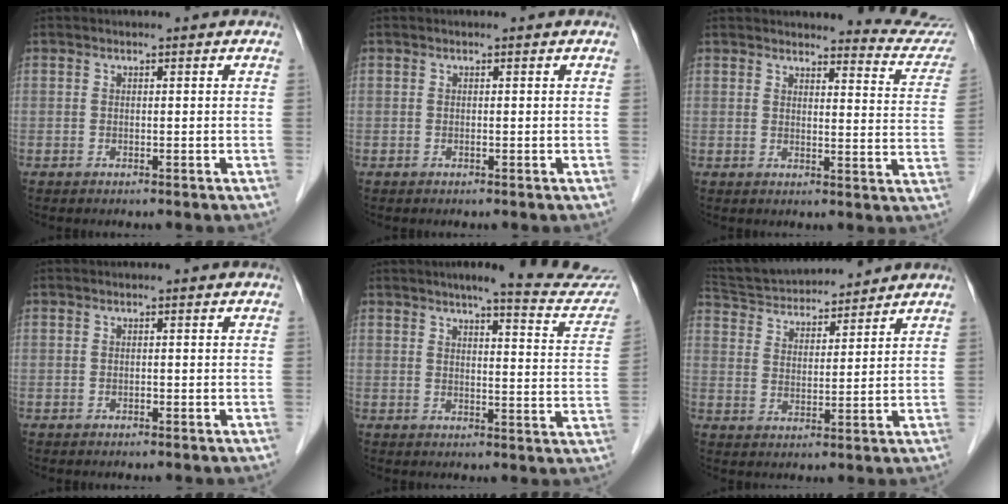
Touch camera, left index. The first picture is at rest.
{"total": 0.0}
{"total": 10.7, "force": [10.6, 0.5, 0.8], "torque": [0.010, -0.078, 0.096]}
{"total": 0.0}
{"total": 14.5, "force": [13.4, 0.8, 5.4], "torque": [-0.055, -0.052, 0.141]}
{"total": 16.2, "force": [15.2, 3.8, 4.2], "torque": [-0.077, 0.024, 0.249]}